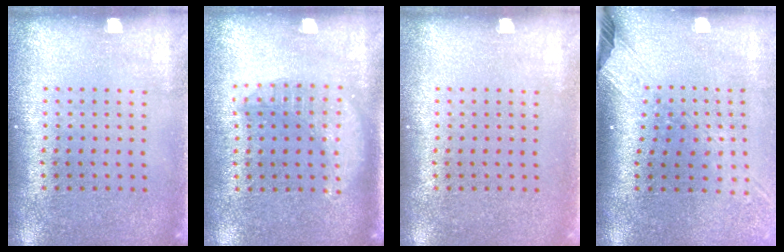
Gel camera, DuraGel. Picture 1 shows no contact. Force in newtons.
{"total": 1.6, "press": 1.4, "slide": 0.7}
{"total": 0.0}
{"total": 2.6, "press": 2.0, "slide": 1.7}